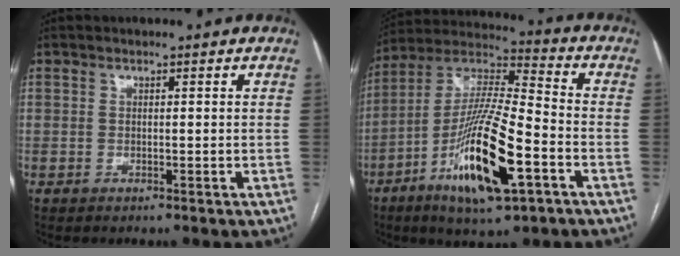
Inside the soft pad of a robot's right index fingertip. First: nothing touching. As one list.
[{"total": 18.4, "force": [-7.2, 2.9, 16.7], "torque": [-0.333, -0.015, -0.128]}]